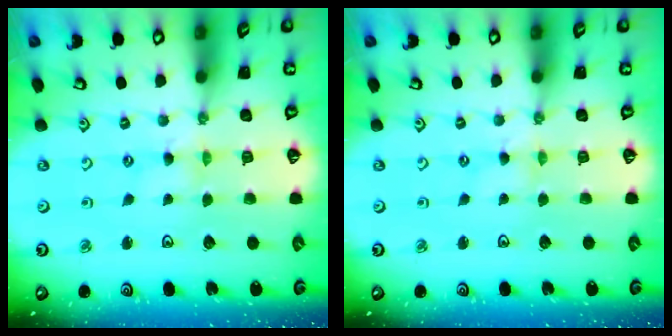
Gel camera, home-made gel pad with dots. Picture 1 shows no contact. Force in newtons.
{"total": 0.6, "press": 0.6, "slide": 0.1}